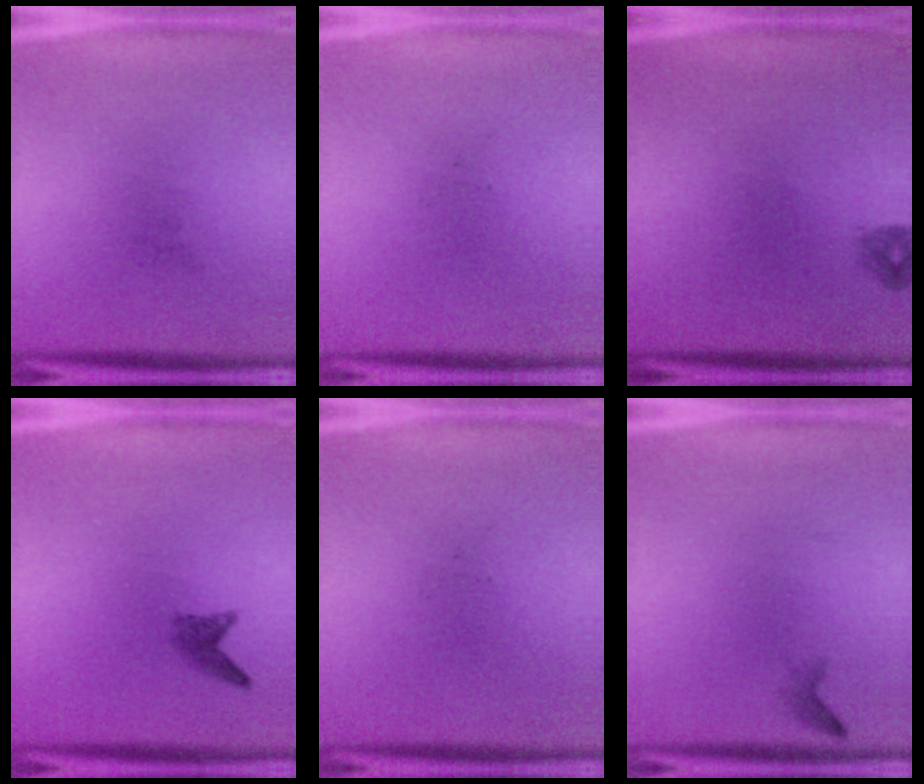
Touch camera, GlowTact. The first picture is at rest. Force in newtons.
{"total": 0.0}
{"total": 0.8}
{"total": 1.5}
{"total": 0.0}
{"total": 0.7}